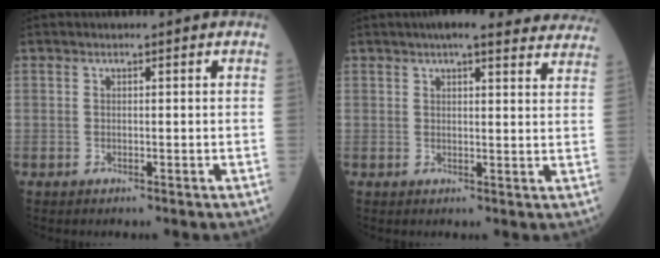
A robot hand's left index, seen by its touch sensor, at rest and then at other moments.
{"total": 16.6, "force": [14.9, 2.9, 6.7], "torque": [-0.066, 0.025, 0.166]}